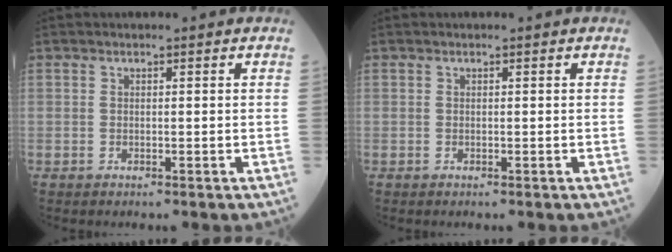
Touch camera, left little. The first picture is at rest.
{"total": 0.0}